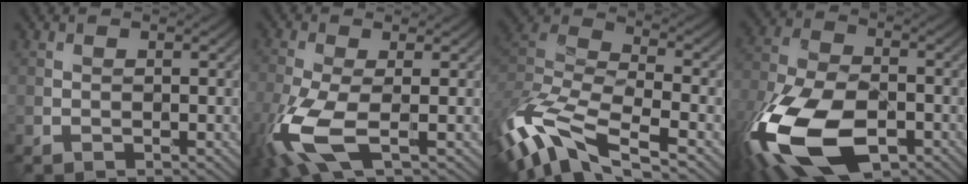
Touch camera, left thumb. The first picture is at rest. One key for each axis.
{"total": 8.7, "fx": -3.1, "fy": 3.1, "fz": 7.5, "tx": -0.195, "ty": -0.020, "tz": -0.071}
{"total": 13.8, "fx": -8.1, "fy": 5.2, "fz": 10.0, "tx": -0.238, "ty": -0.013, "tz": -0.159}
{"total": 18.0, "fx": -8.2, "fy": 9.9, "fz": 12.6, "tx": -0.313, "ty": -0.049, "tz": -0.155}